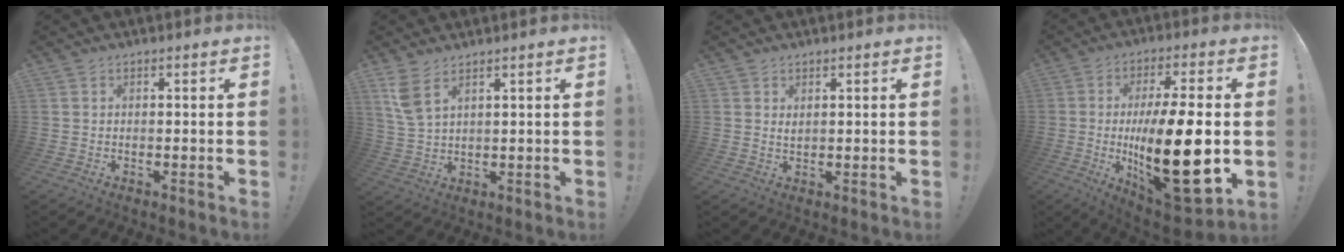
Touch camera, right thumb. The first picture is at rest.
{"total": 6.1, "force": [3.8, 2.1, 4.2], "torque": [-0.080, -0.017, 0.074]}
{"total": 1.4, "force": [1.0, 0.4, 0.8], "torque": [0.000, -0.008, 0.017]}
{"total": 24.4, "force": [-2.3, 7.9, 23.0], "torque": [-0.393, -0.015, -0.034]}